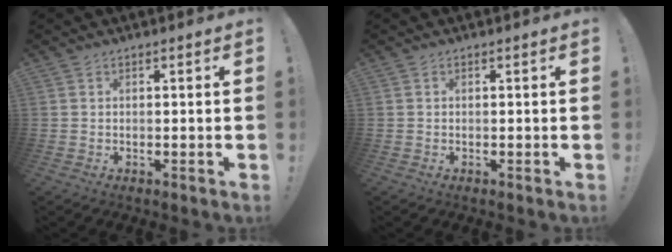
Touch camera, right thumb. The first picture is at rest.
{"total": 0.0}